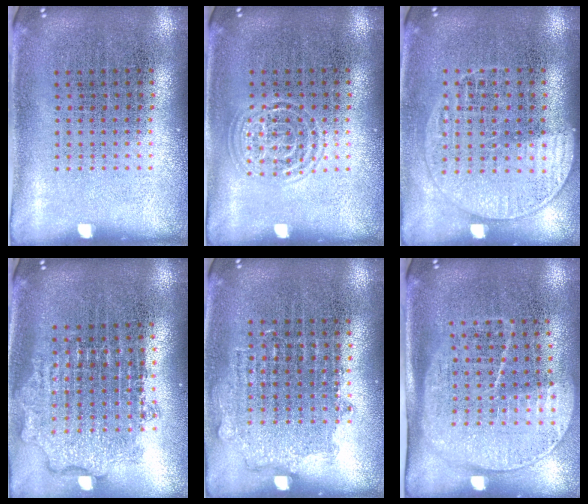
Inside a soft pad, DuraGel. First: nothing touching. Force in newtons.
{"total": 1.2, "press": 1.1, "slide": 0.2}
{"total": 1.3, "press": 1.2, "slide": 0.5}
{"total": 1.9, "press": 1.5, "slide": 1.2}
{"total": 0.8, "press": 0.7, "slide": 0.4}
{"total": 1.8, "press": 1.4, "slide": 1.0}